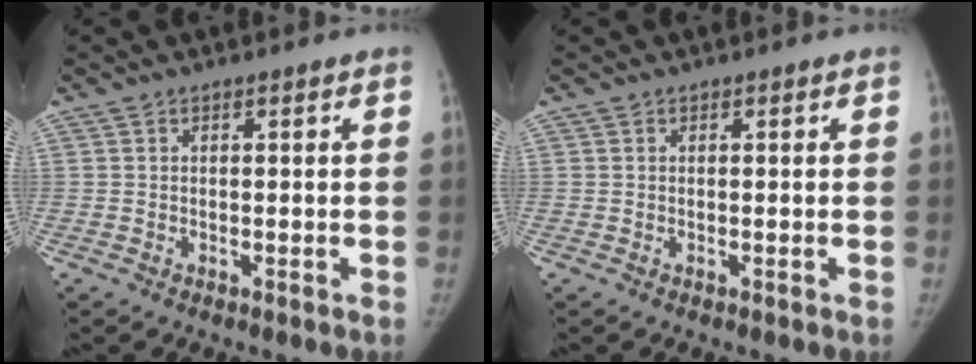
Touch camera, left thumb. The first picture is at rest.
{"total": 0.0}